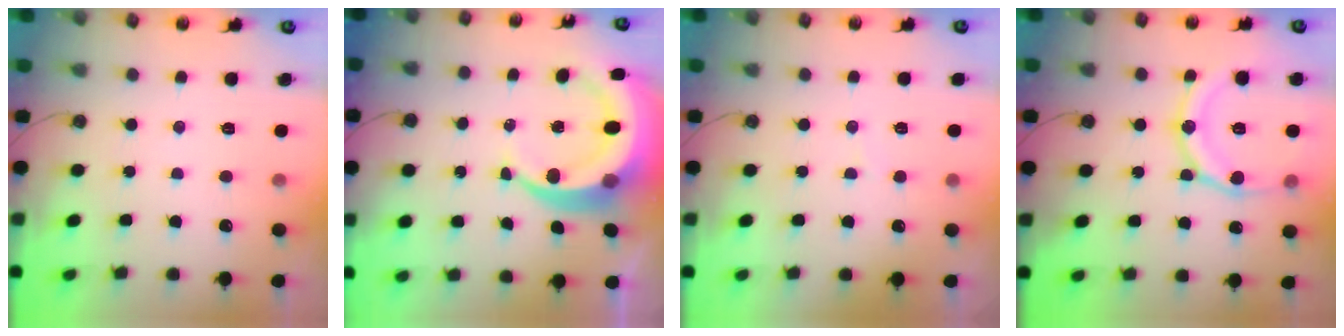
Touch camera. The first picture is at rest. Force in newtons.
{"total": 11.0, "press": 10.9, "slide": 1.3}
{"total": 2.7, "press": 2.4, "slide": 1.2}
{"total": 15.9, "press": 15.9, "slide": 1.5}